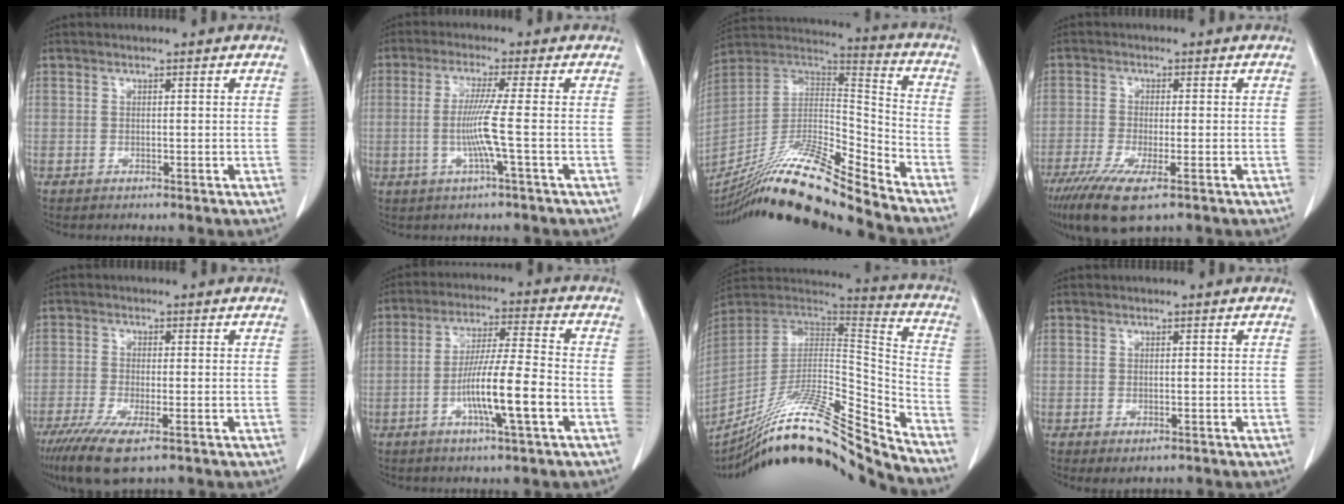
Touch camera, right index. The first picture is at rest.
{"total": 6.0, "force": [-1.0, -1.4, 5.8], "torque": [-0.118, -0.004, -0.020]}
{"total": 20.2, "force": [-17.2, -0.5, 10.6], "torque": [-0.210, 0.009, -0.317]}
{"total": 8.7, "force": [-5.3, 1.6, 6.7], "torque": [-0.122, -0.025, -0.089]}
{"total": 8.0, "force": [-5.0, 1.5, 6.1], "torque": [-0.111, -0.023, -0.082]}
{"total": 10.8, "force": [-3.6, 0.2, 10.2], "torque": [-0.187, -0.003, -0.065]}
{"total": 25.5, "force": [-22.9, -0.4, 11.2], "torque": [-0.174, -0.003, -0.374]}
{"total": 2.2, "force": [-1.3, 0.9, 1.4], "torque": [-0.019, -0.005, -0.011]}